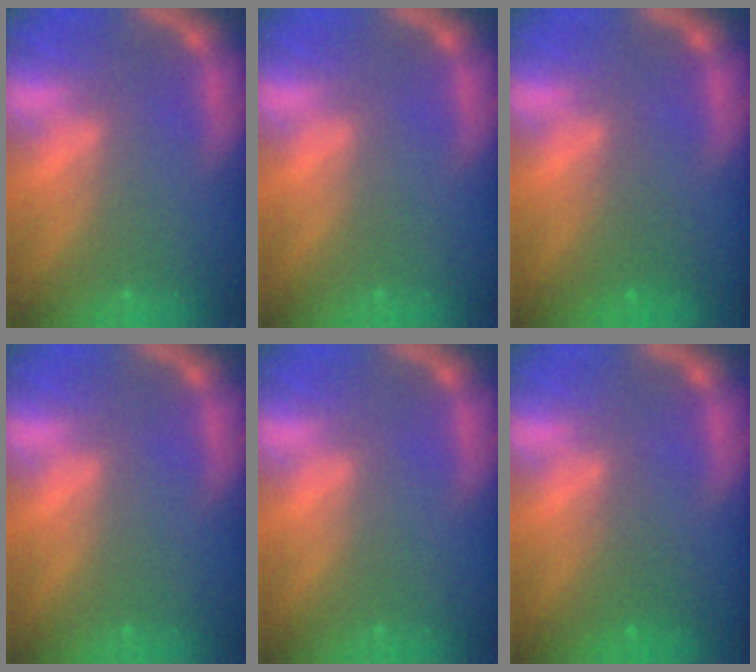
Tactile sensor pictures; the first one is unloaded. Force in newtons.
{"total": 0.0}
{"total": 1.5}
{"total": 0.0}
{"total": 0.0}
{"total": 1.5}